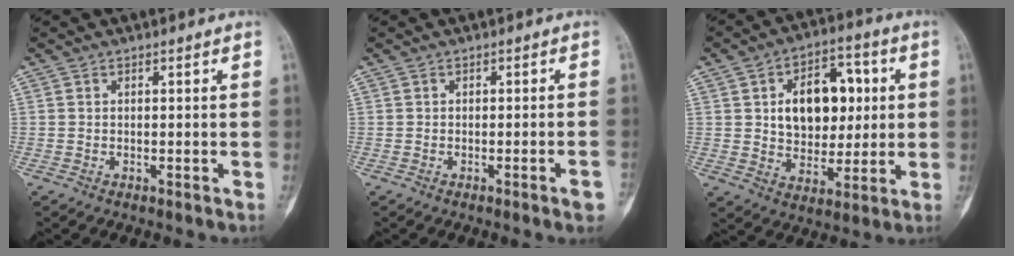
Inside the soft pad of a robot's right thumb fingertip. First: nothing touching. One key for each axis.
{"total": 2.7, "fx": -1.3, "fy": 0.2, "fz": 2.3, "tx": -0.033, "ty": 0.007, "tz": -0.017}
{"total": 15.2, "fx": 2.8, "fy": 10.2, "fz": 10.9, "tx": -0.114, "ty": 0.006, "tz": 0.046}